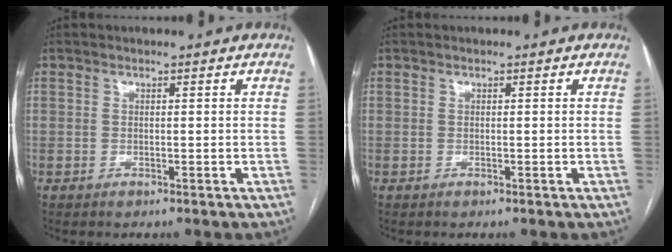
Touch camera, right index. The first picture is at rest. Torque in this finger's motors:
{"motor_torque": [0.00, 0.00, 0.00, 0.00]}